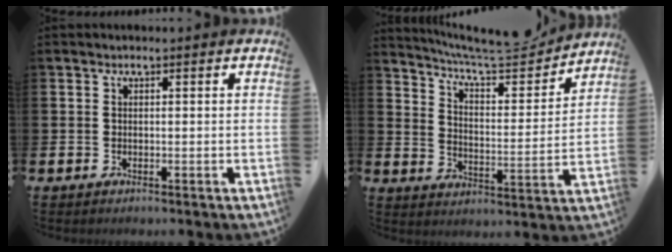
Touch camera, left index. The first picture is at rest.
{"total": 7.5, "force": [7.0, 1.1, 2.4], "torque": [-0.073, -0.051, 0.119]}